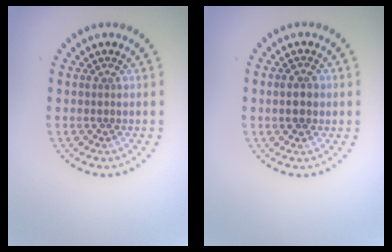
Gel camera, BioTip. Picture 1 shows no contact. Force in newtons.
{"total": 2.6, "press": 2.5, "slide": 0.1}